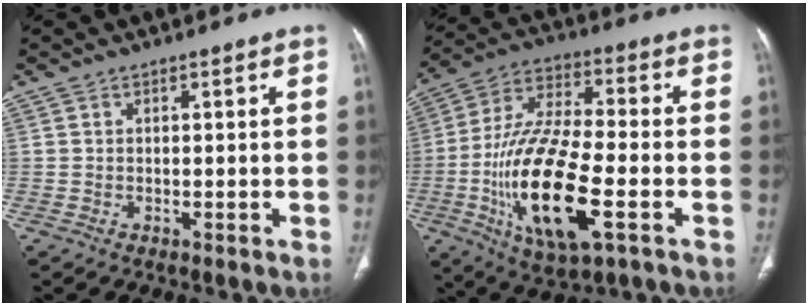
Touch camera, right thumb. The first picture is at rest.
{"total": 21.4, "force": [-5.8, 7.4, 19.2], "torque": [-0.385, 0.012, -0.097]}